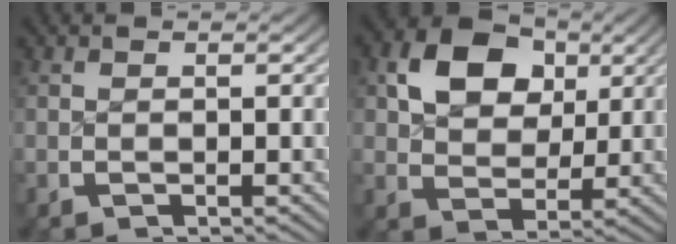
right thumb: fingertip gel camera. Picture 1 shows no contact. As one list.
[{"total": 9.4, "force": [2.7, 7.1, 5.4], "torque": [-0.107, -0.013, 0.050]}]